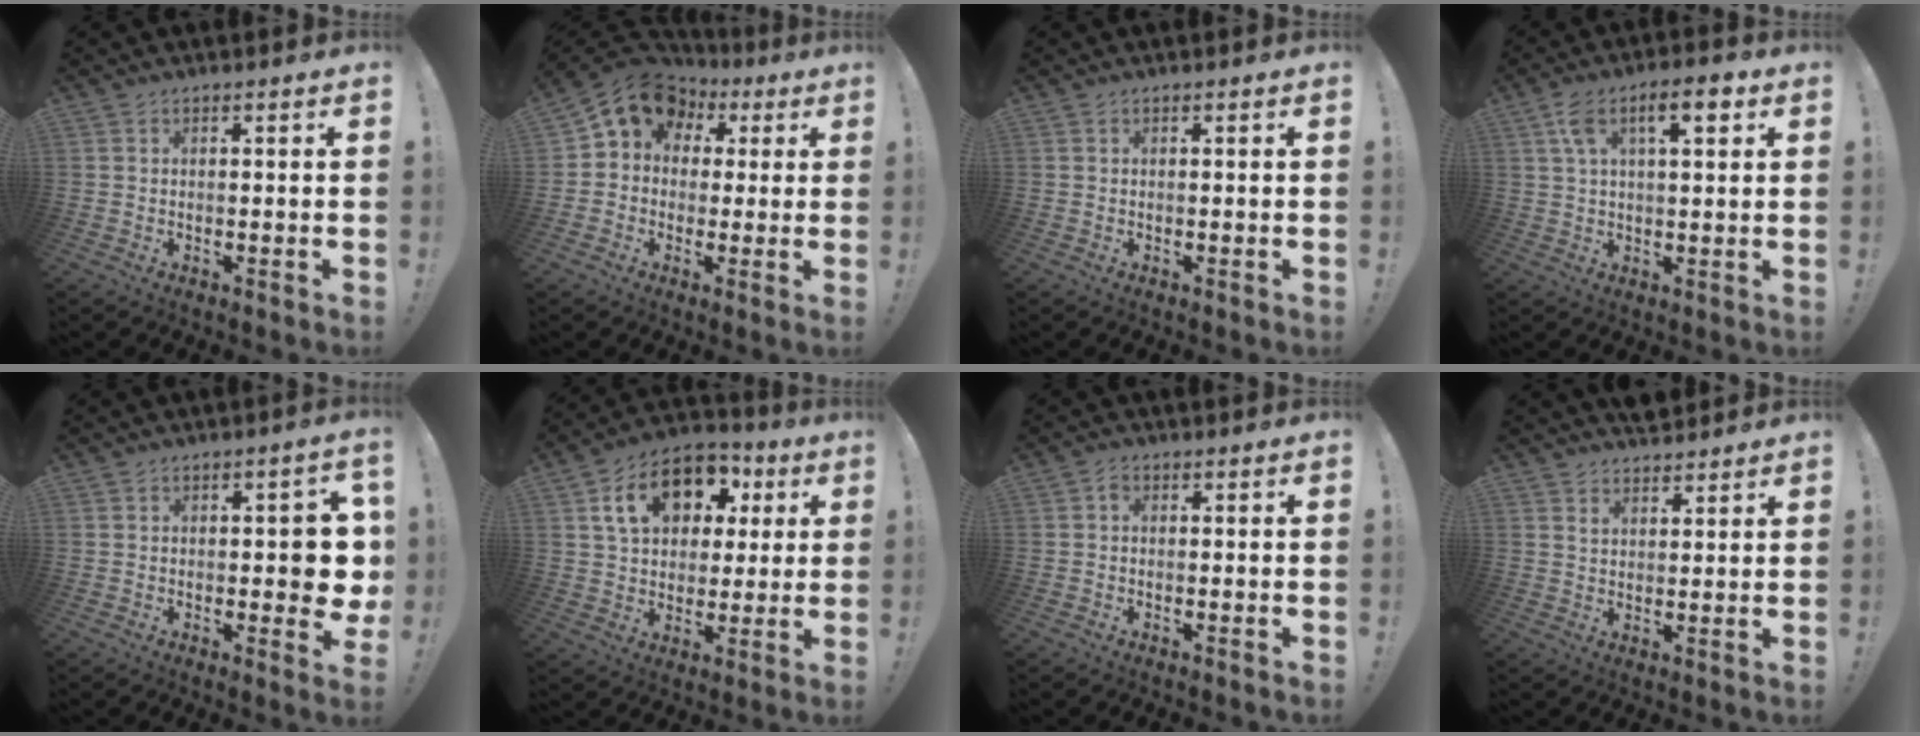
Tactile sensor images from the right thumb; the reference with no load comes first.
{"total": 11.2, "force": [4.6, 8.9, 5.1], "torque": [-0.069, -0.022, 0.088]}
{"total": 0.0}
{"total": 9.2, "force": [3.9, 3.7, 7.6], "torque": [-0.110, -0.004, 0.062]}
{"total": 6.3, "force": [-0.5, 3.2, 5.4], "torque": [-0.072, 0.007, -0.005]}
{"total": 16.8, "force": [6.2, 11.9, 10.1], "torque": [-0.158, -0.009, 0.116]}
{"total": 1.1, "force": [-0.1, 0.9, 0.6], "torque": [-0.005, 0.001, -0.005]}
{"total": 4.0, "force": [3.7, 1.6, 0.4], "torque": [0.003, -0.026, 0.067]}